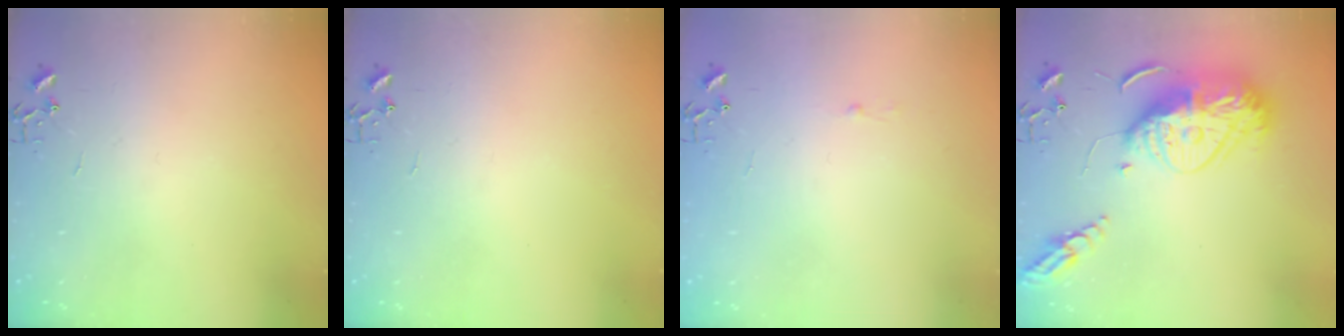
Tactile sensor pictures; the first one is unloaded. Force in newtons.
{"total": 0.0}
{"total": 1.8, "press": 1.8, "slide": 0.2}
{"total": 19.6, "press": 19.5, "slide": 1.9}